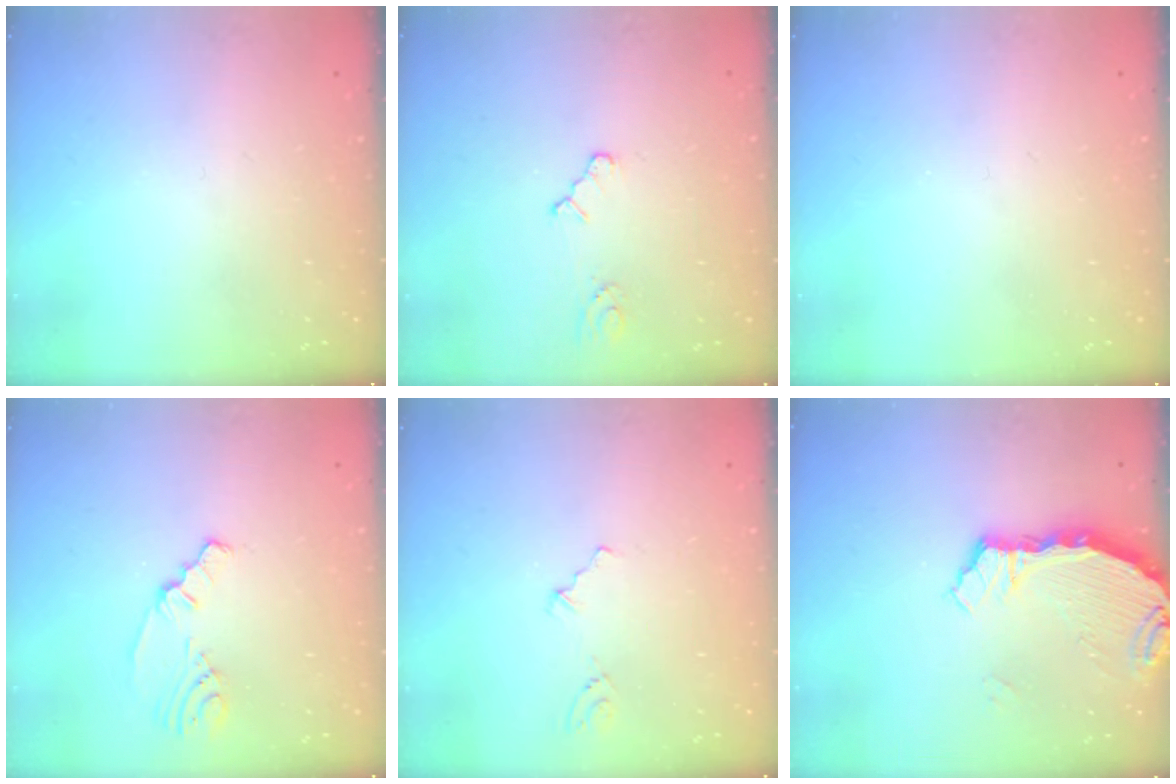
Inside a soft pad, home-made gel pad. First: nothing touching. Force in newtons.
{"total": 2.6, "press": 2.6, "slide": 0.4}
{"total": 0.0}
{"total": 2.1, "press": 1.6, "slide": 1.3}
{"total": 1.6, "press": 1.2, "slide": 1.0}
{"total": 4.5, "press": 3.9, "slide": 2.2}